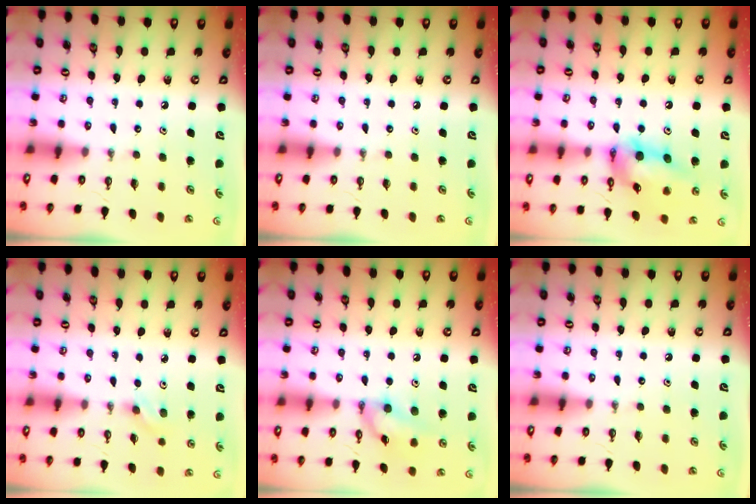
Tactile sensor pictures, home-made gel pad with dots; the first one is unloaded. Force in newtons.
{"total": 0.0}
{"total": 15.1, "press": 15.1, "slide": 1.1}
{"total": 3.5, "press": 3.0, "slide": 1.6}
{"total": 11.5, "press": 11.4, "slide": 0.9}
{"total": 0.0}